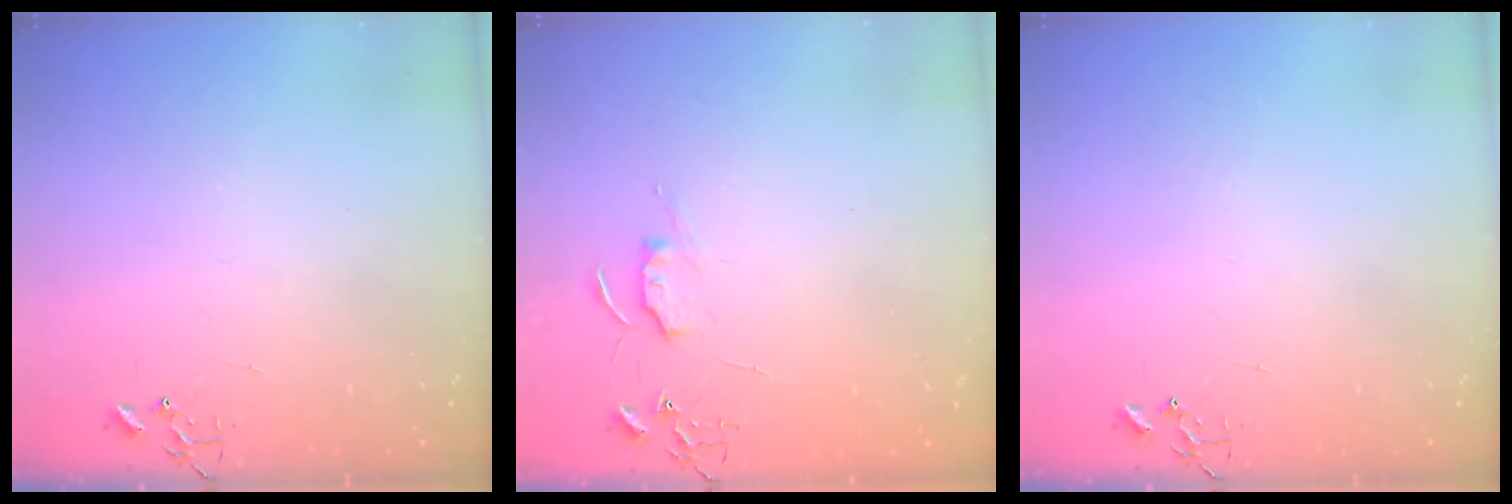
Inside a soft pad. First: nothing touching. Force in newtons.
{"total": 5.7, "press": 5.7, "slide": 0.6}
{"total": 0.0}